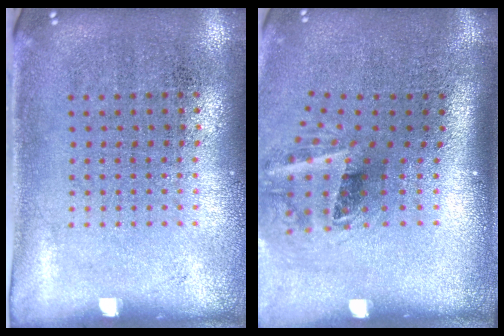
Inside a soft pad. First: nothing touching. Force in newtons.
{"total": 2.1, "press": 1.3, "slide": 1.7}